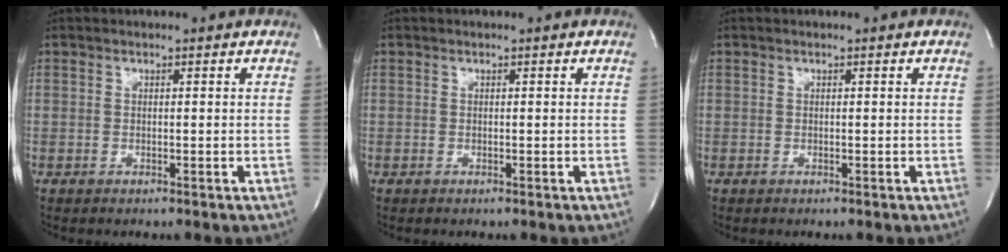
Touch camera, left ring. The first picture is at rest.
{"total": 0.0}
{"total": 0.0}